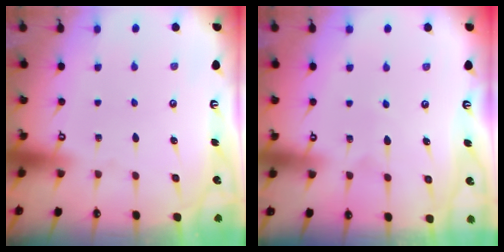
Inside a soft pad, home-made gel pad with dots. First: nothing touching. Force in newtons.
{"total": 4.3, "press": 4.2, "slide": 0.7}